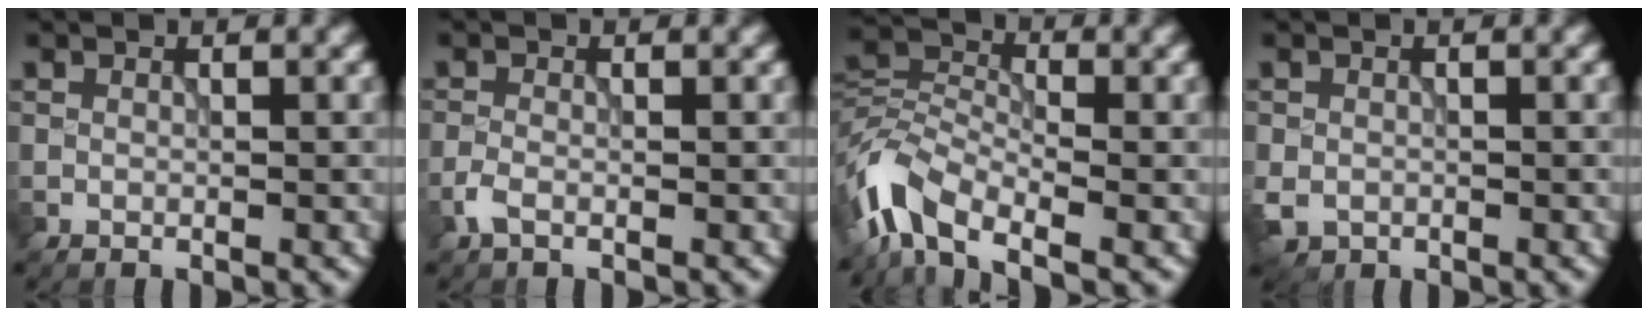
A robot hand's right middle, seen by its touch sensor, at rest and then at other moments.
{"total": 1.3, "force": [-0.8, 0.5, 0.9], "torque": [-0.025, 0.000, -0.021]}
{"total": 6.0, "force": [-3.8, 2.9, 3.6], "torque": [-0.069, 0.003, -0.095]}
{"total": 2.3, "force": [-0.8, 1.9, 1.1], "torque": [-0.027, -0.011, -0.019]}